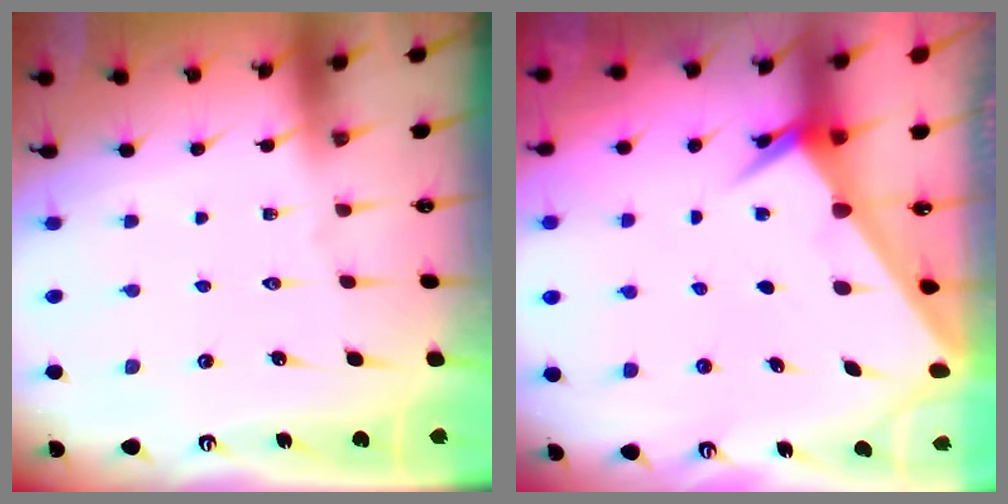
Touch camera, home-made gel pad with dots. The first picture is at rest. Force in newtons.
{"total": 2.5, "press": 2.5, "slide": 0.2}